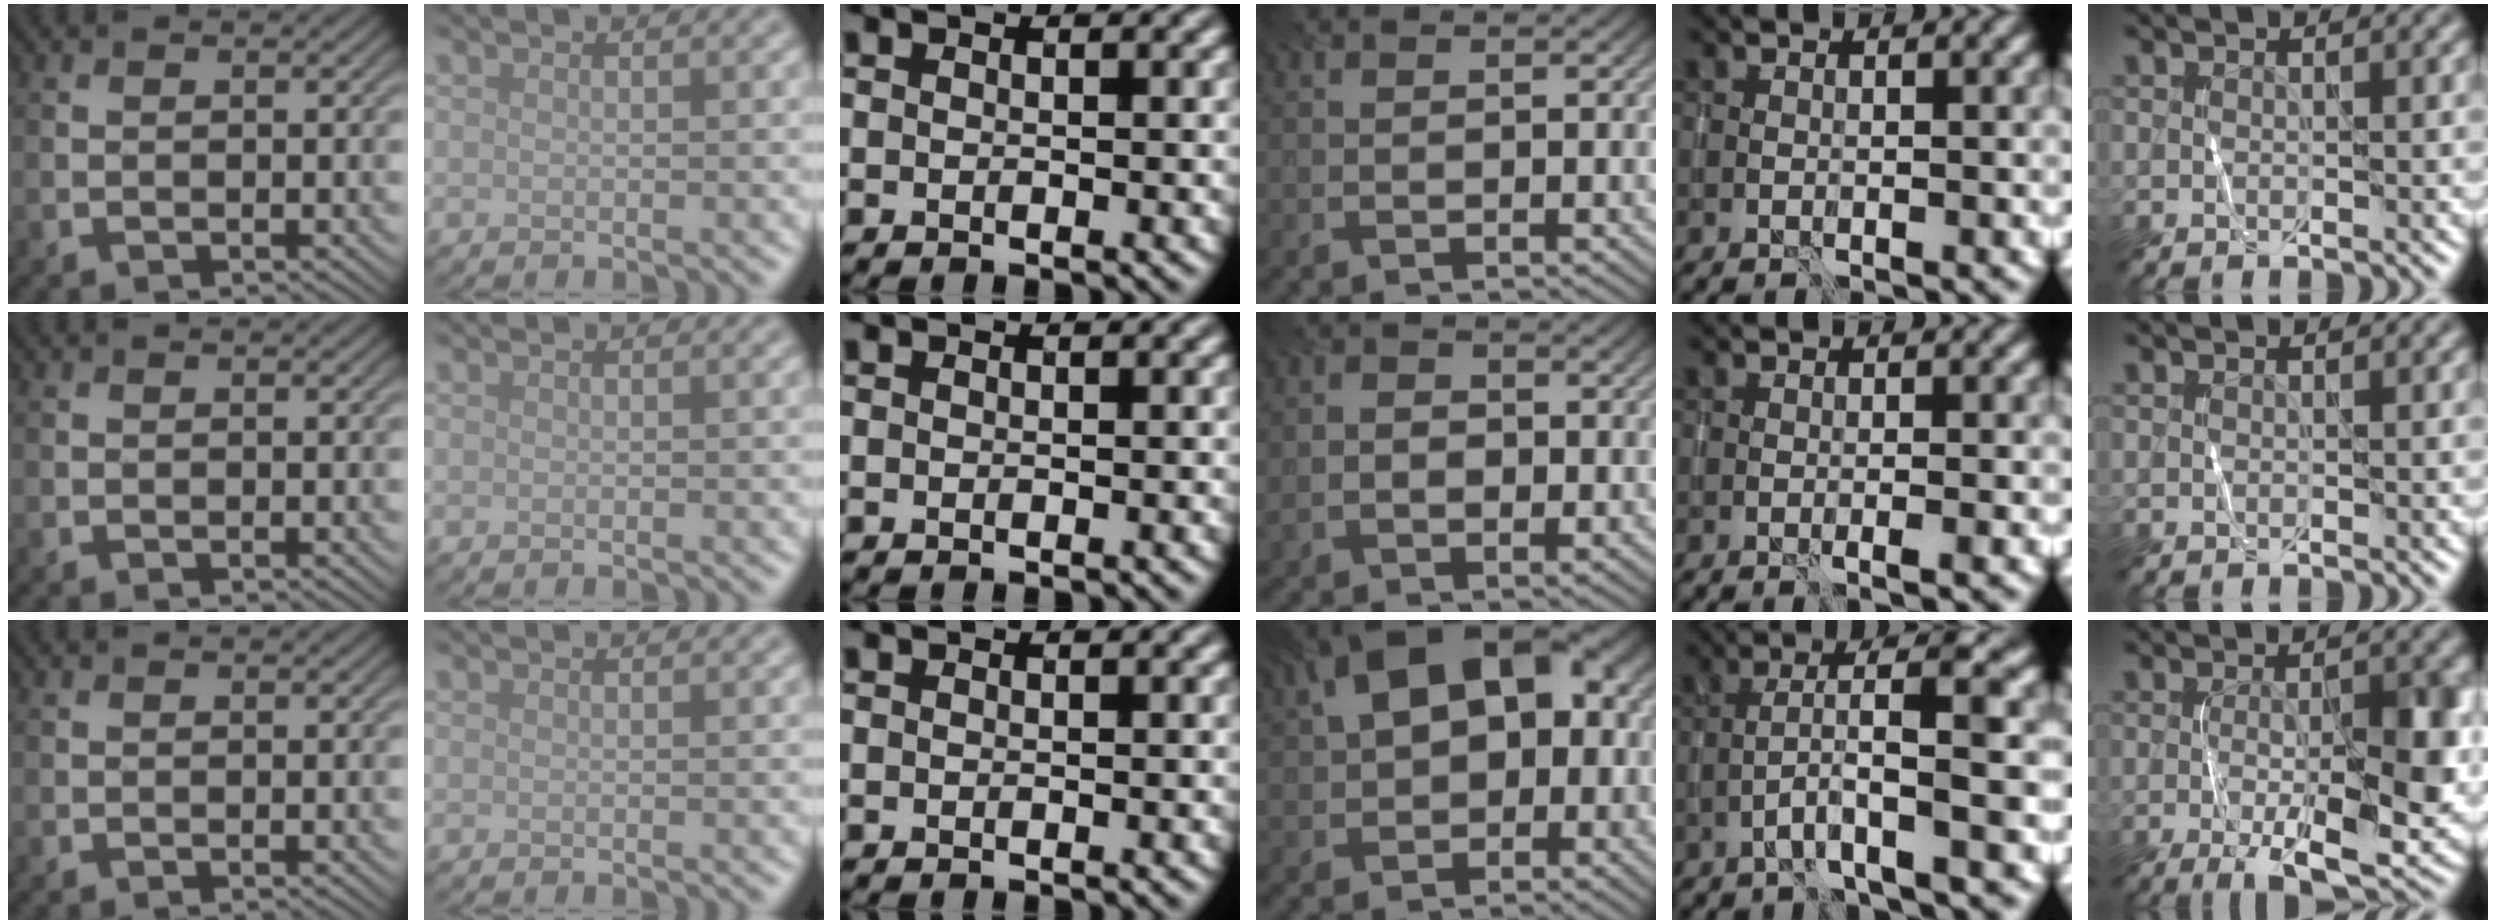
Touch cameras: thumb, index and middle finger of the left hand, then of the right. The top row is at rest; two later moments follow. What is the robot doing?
{"motion": "wrap", "object": "sponge"}